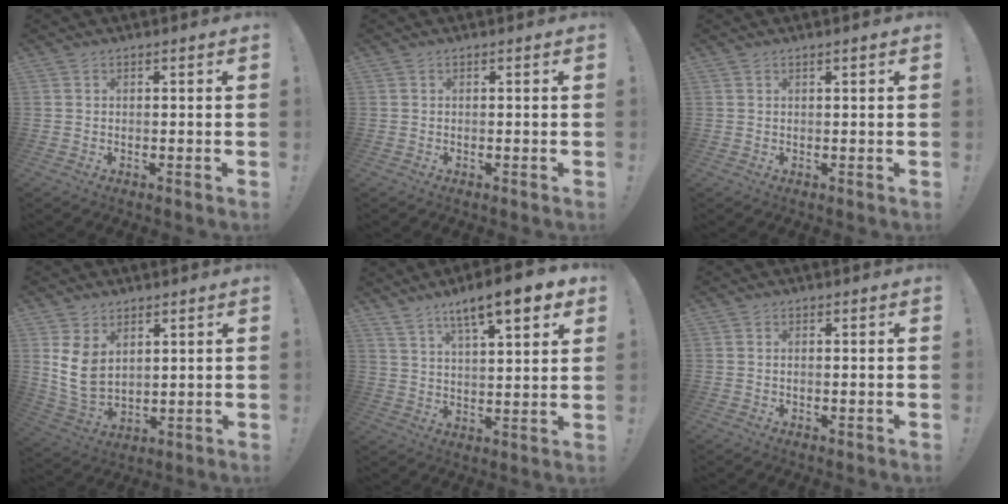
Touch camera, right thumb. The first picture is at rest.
{"total": 0.0}
{"total": 1.0, "force": [0.6, -0.2, 0.7], "torque": [-0.008, -0.003, 0.008]}
{"total": 9.7, "force": [3.5, 6.8, 5.9], "torque": [-0.114, -0.024, 0.072]}
{"total": 12.4, "force": [8.6, 2.7, 8.5], "torque": [-0.133, -0.049, 0.141]}
{"total": 0.8, "force": [0.2, 0.4, 0.6], "torque": [-0.012, 0.002, 0.003]}